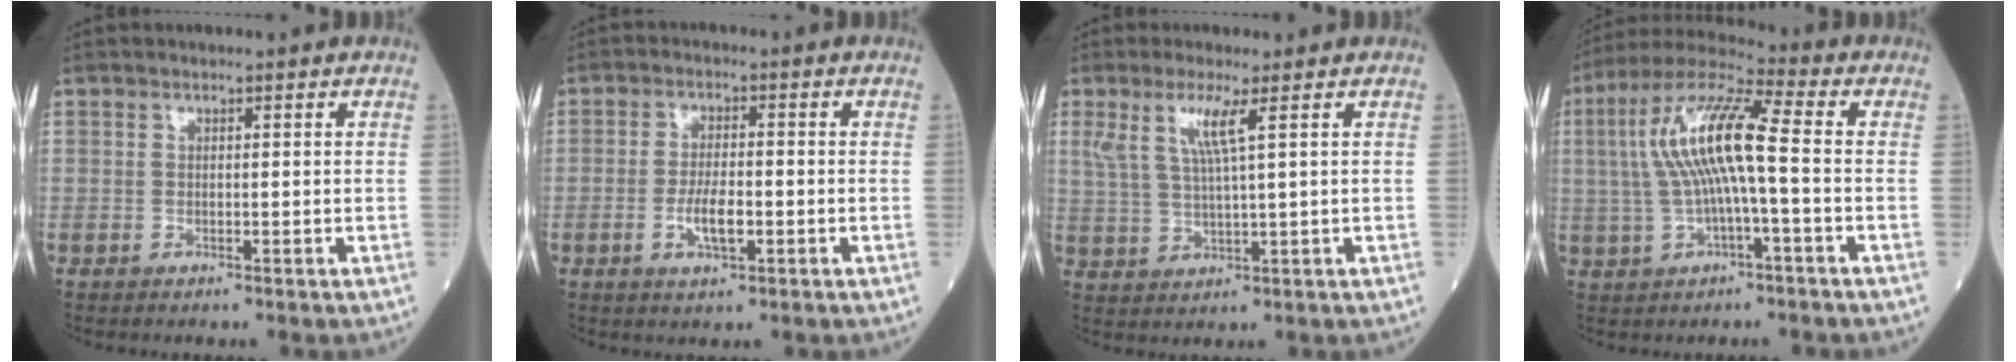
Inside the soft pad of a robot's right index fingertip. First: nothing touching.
{"total": 4.7, "force": [-1.4, 1.3, 4.3], "torque": [-0.083, 0.000, -0.022]}
{"total": 5.3, "force": [2.4, -0.2, 4.7], "torque": [-0.102, 0.003, 0.051]}
{"total": 12.2, "force": [0.2, 1.3, 12.1], "torque": [-0.243, 0.026, -0.002]}